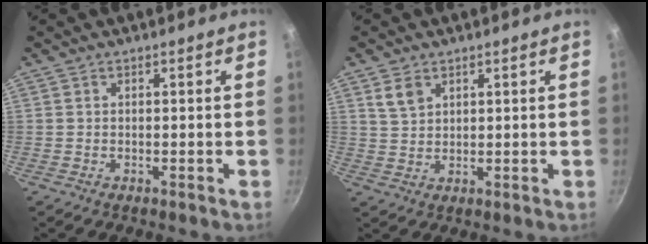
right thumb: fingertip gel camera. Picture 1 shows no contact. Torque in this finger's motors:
{"motor_torque": [0.16, 0.78, 0.23, -0.33, 0.02]}